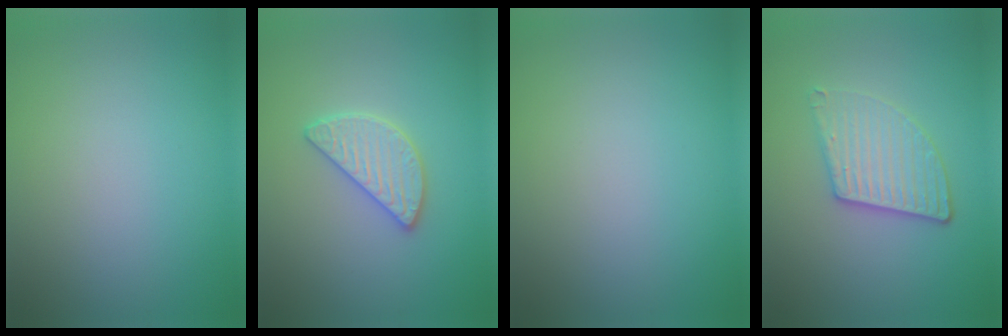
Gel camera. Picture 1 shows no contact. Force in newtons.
{"total": 2.9, "press": 2.9, "slide": 0.3}
{"total": 0.0}
{"total": 3.8, "press": 3.2, "slide": 2.0}